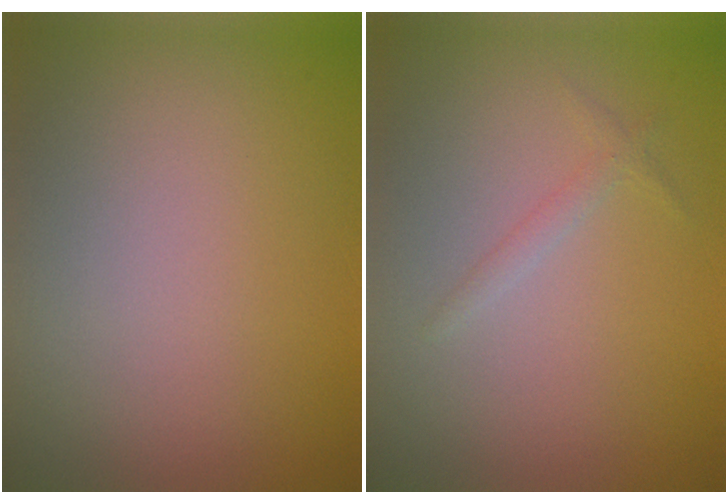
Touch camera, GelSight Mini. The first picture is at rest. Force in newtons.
{"total": 0.9, "press": 0.9, "slide": 0.1}